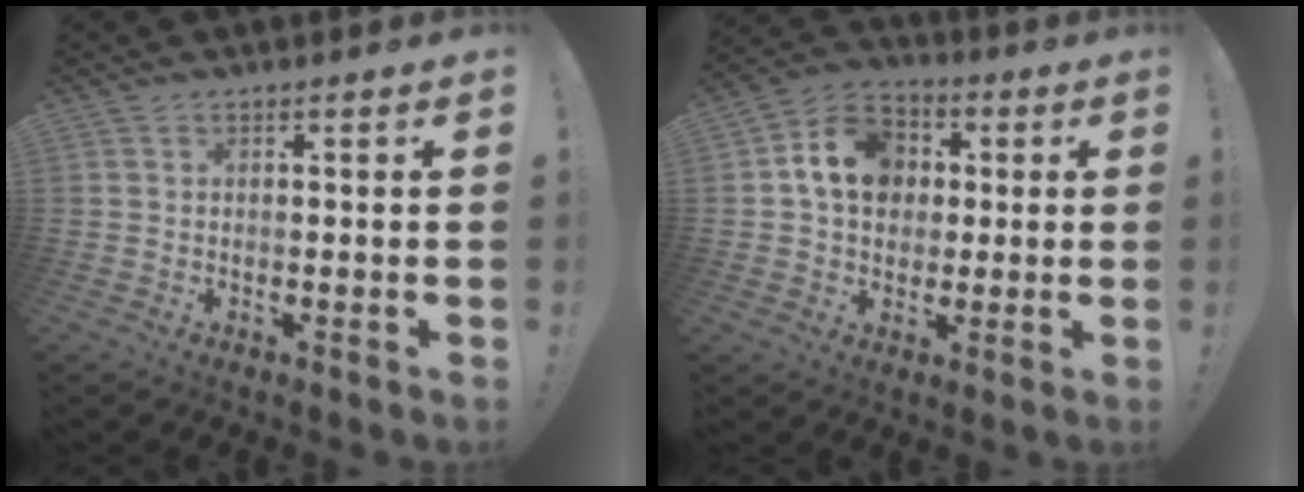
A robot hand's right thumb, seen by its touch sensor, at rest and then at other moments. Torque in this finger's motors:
{"motor_torque": [1.22, 1.80, 1.08, 0.23, 0.05]}